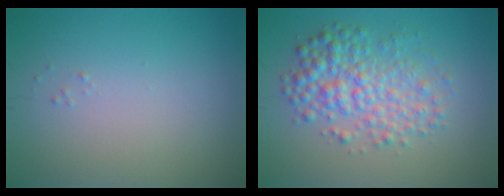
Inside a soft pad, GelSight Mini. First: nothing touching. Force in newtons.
{"total": 4.8, "press": 4.8, "slide": 0.1}